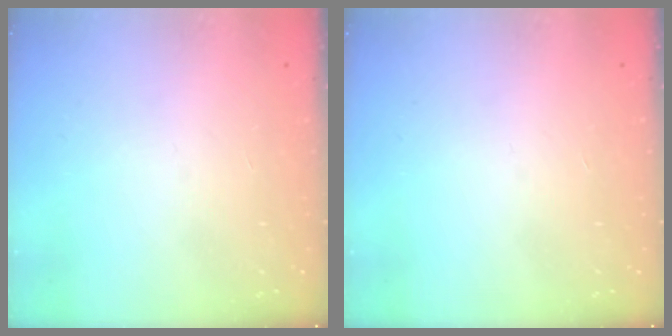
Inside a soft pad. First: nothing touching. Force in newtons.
{"total": 0.0}